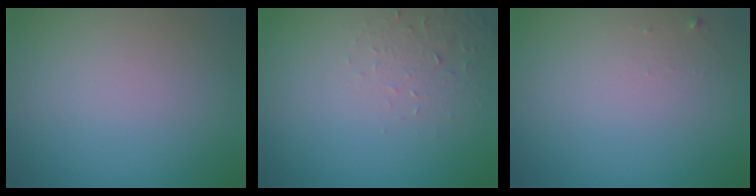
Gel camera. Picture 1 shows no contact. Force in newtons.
{"total": 1.9, "press": 1.8, "slide": 0.4}
{"total": 0.6, "press": 0.6, "slide": 0.1}